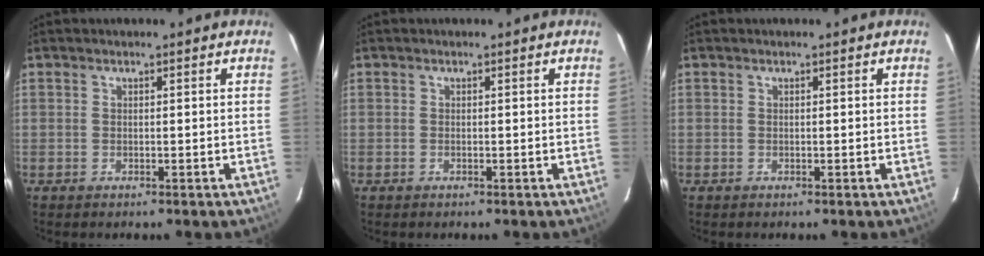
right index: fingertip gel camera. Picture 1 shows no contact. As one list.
[{"total": 0.0}, {"total": 0.0}]